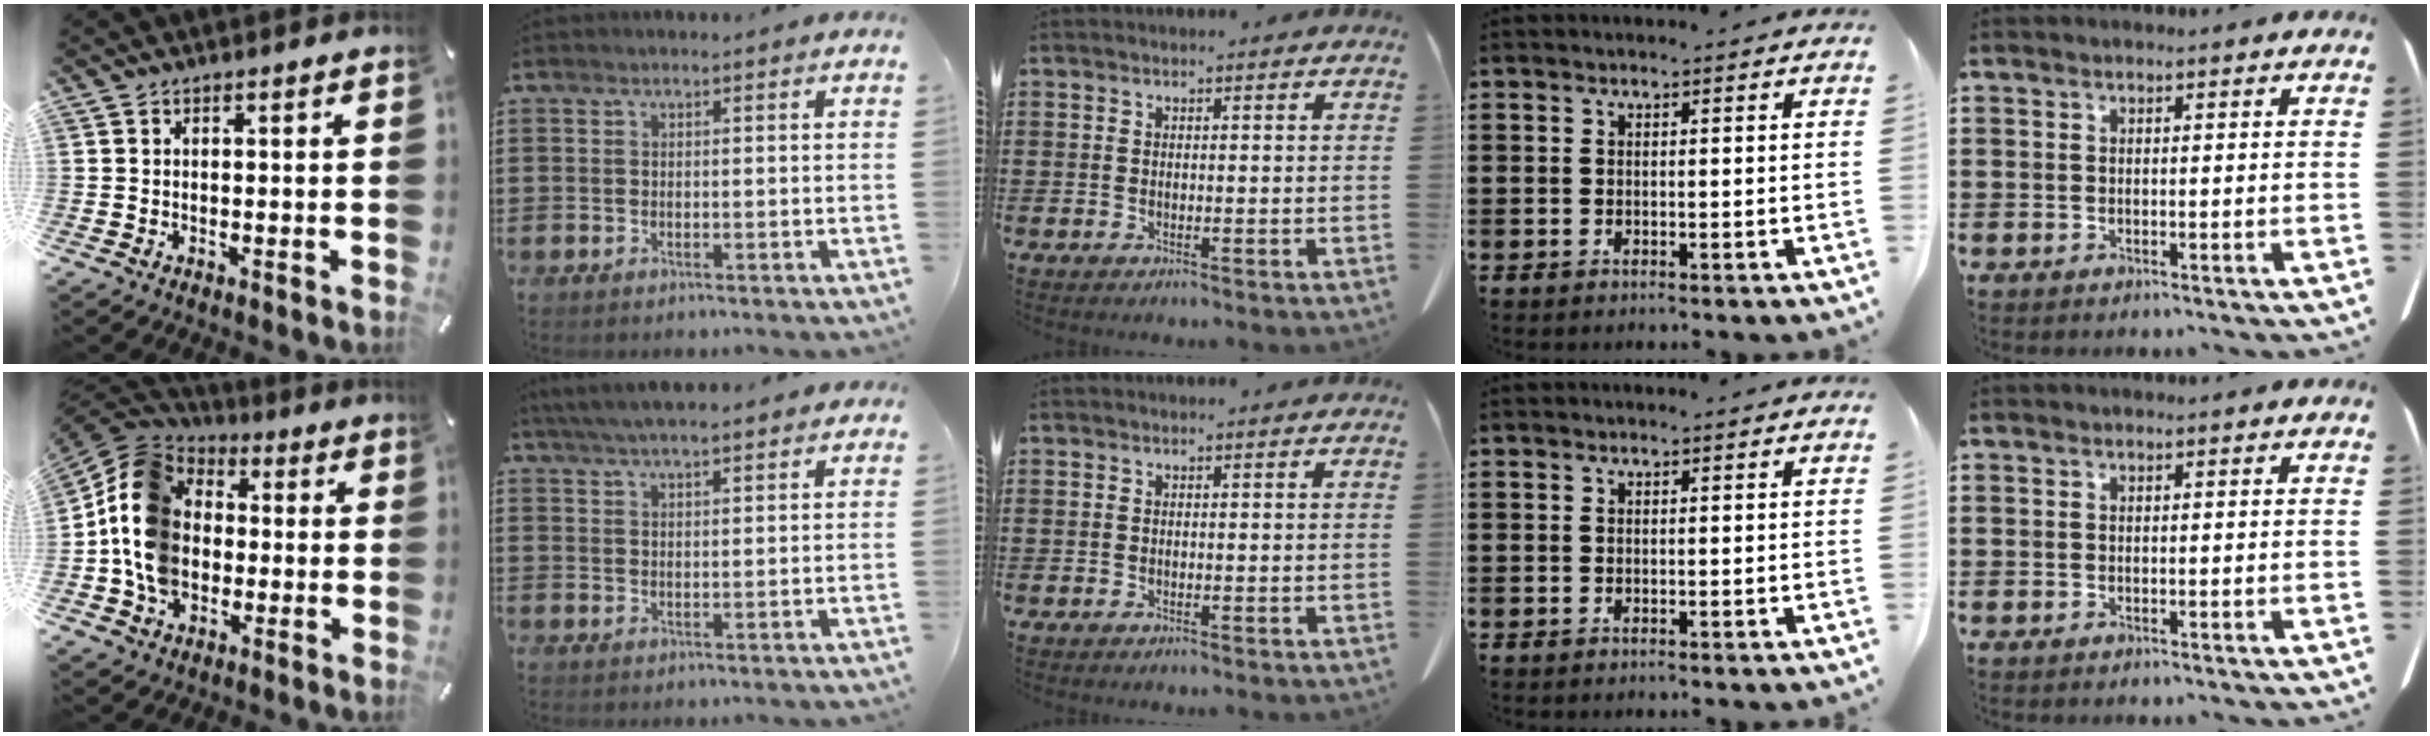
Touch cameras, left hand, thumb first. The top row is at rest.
{"thumb": {"total": 15.2, "force": [-2.6, 12.7, 7.9], "torque": [-0.187, 0.029, -0.050]}, "index": {"total": 4.6, "force": [4.1, 0.3, 2.1], "torque": [-0.051, -0.005, 0.075]}}